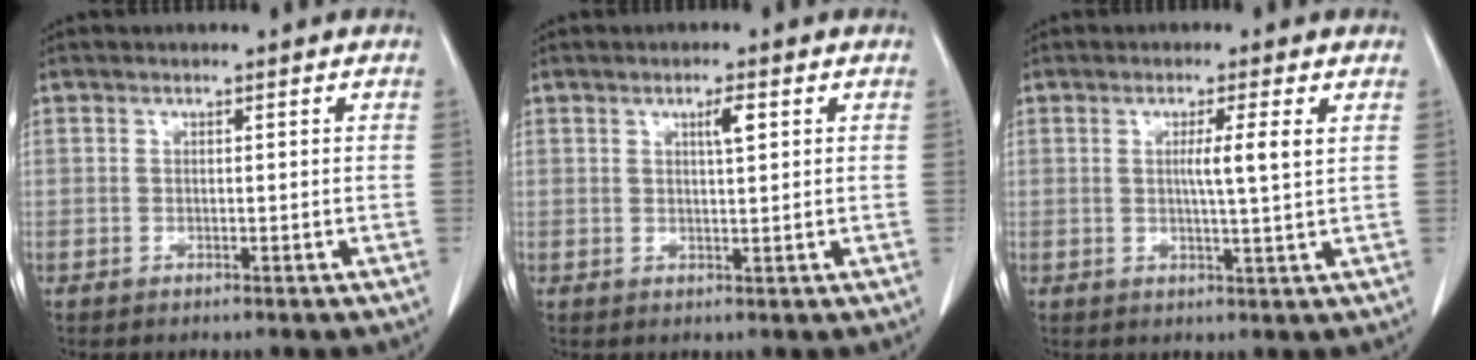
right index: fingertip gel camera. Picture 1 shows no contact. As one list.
[{"total": 2.3, "force": [1.0, 0.3, 2.1], "torque": [-0.039, -0.001, 0.016]}, {"total": 4.1, "force": [1.0, -0.6, 3.9], "torque": [-0.066, -0.005, 0.014]}]